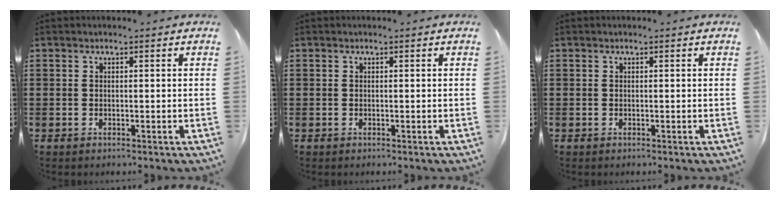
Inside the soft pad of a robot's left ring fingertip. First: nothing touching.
{"total": 0.0}
{"total": 0.0}